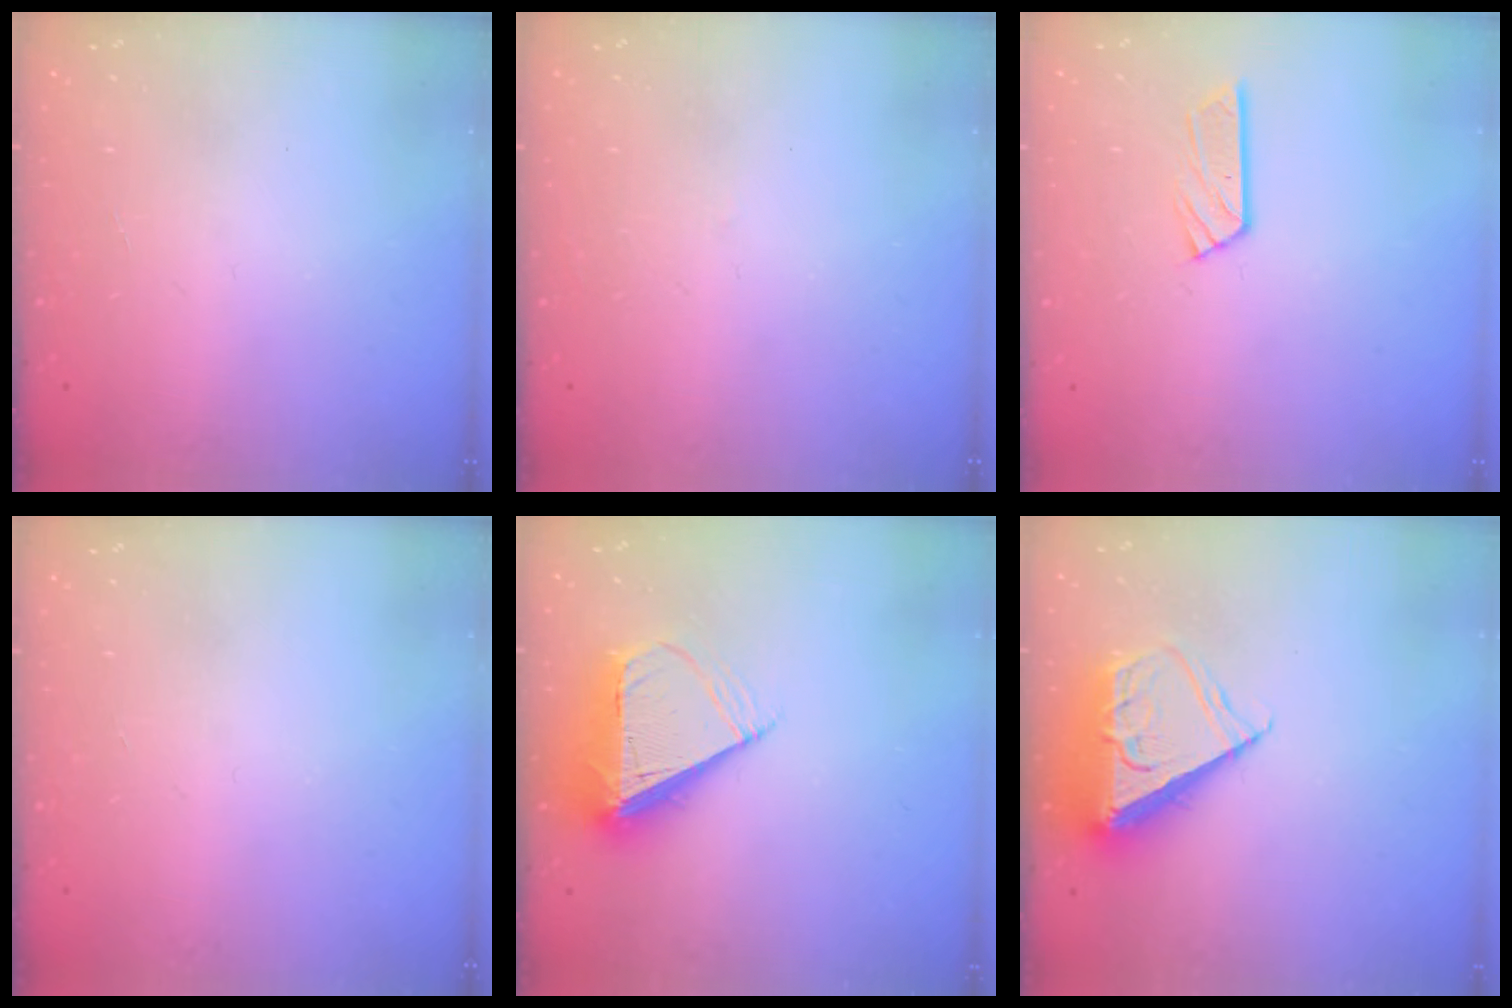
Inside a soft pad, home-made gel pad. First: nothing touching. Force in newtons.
{"total": 3.2, "press": 3.2, "slide": 0.3}
{"total": 5.2, "press": 5.2, "slide": 0.3}
{"total": 0.0}
{"total": 10.3, "press": 10.2, "slide": 1.4}
{"total": 10.0, "press": 9.9, "slide": 1.1}